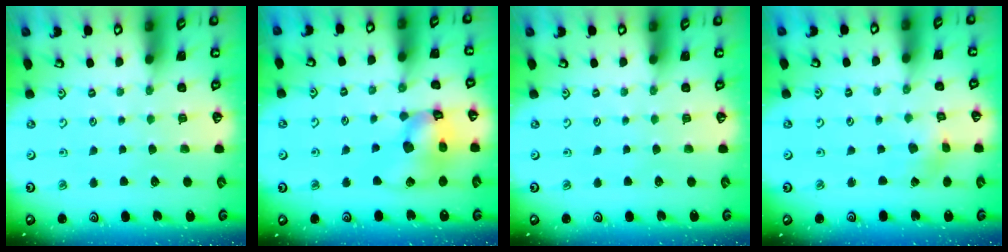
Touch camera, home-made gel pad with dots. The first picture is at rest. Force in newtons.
{"total": 13.8, "press": 13.7, "slide": 1.9}
{"total": 0.0}
{"total": 1.4, "press": 1.4, "slide": 0.4}